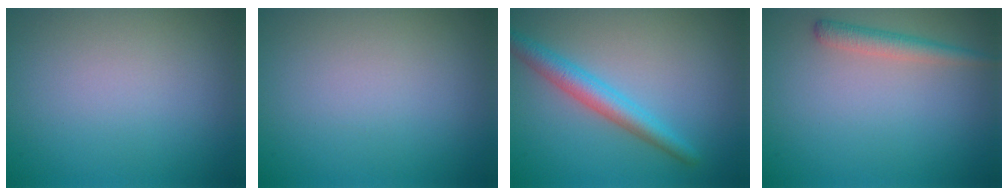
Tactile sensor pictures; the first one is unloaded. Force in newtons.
{"total": 0.0}
{"total": 3.3, "press": 3.3, "slide": 0.2}
{"total": 1.9, "press": 1.9, "slide": 0.1}